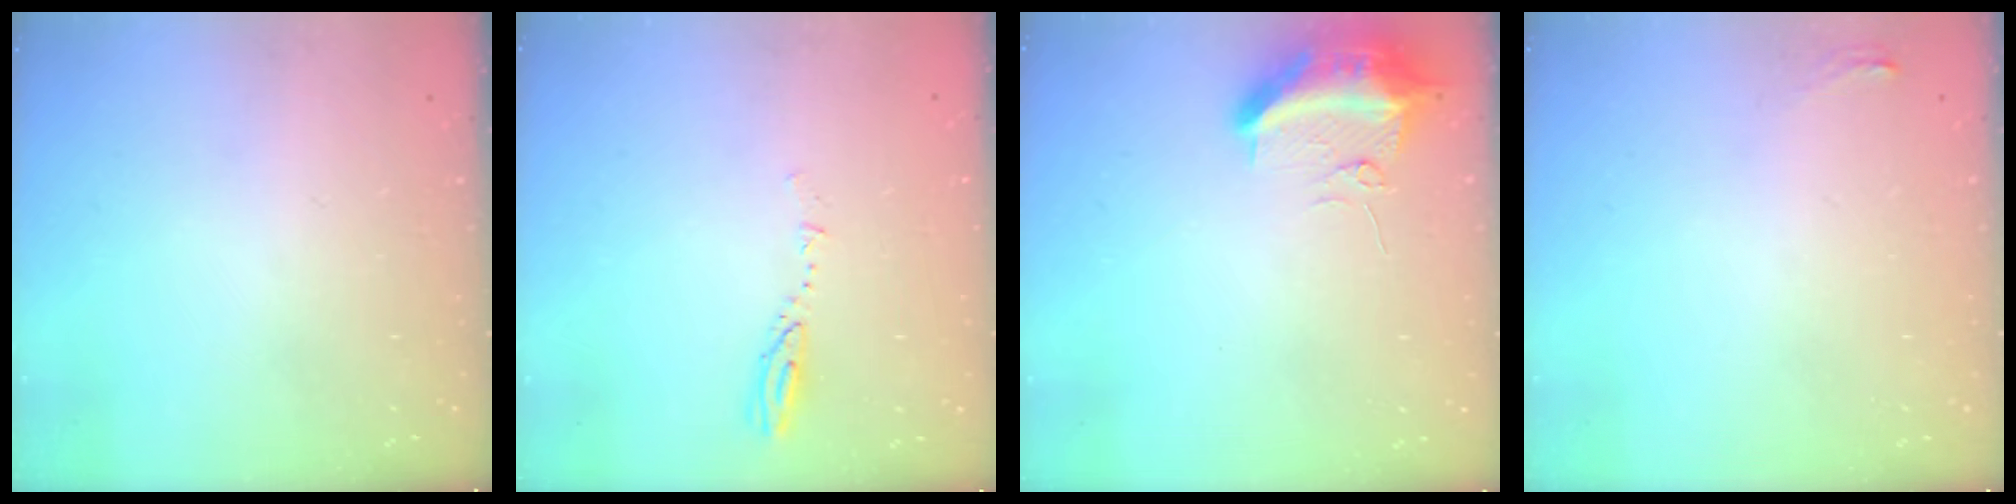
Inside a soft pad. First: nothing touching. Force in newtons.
{"total": 3.2, "press": 3.2, "slide": 0.3}
{"total": 10.4, "press": 10.3, "slide": 1.3}
{"total": 3.4, "press": 3.2, "slide": 1.1}